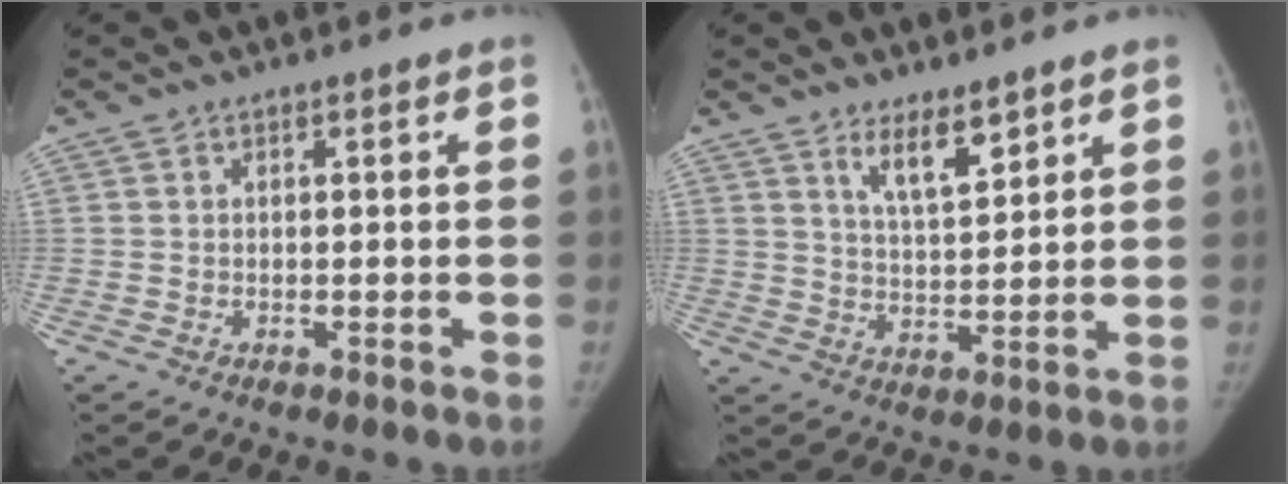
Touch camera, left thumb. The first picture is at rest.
{"total": 6.4, "force": [4.4, 1.9, 4.2], "torque": [-0.059, -0.040, 0.080]}